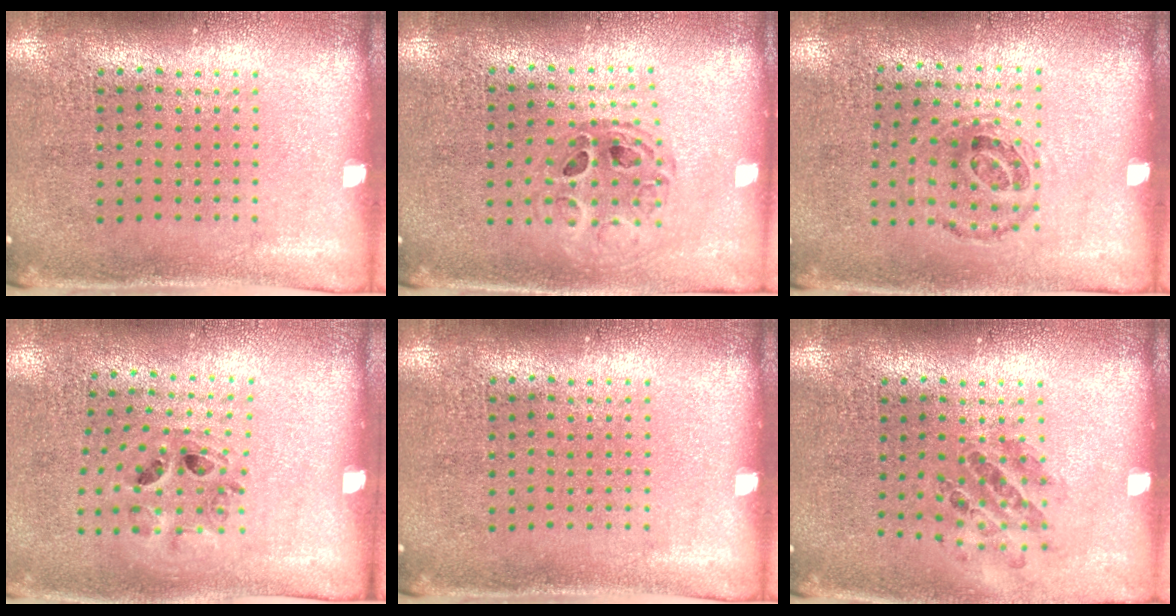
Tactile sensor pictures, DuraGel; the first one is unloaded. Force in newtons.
{"total": 0.8, "press": 0.8, "slide": 0.1}
{"total": 0.9, "press": 0.7, "slide": 0.6}
{"total": 0.9, "press": 0.8, "slide": 0.5}
{"total": 0.0}
{"total": 0.8, "press": 0.8, "slide": 0.1}